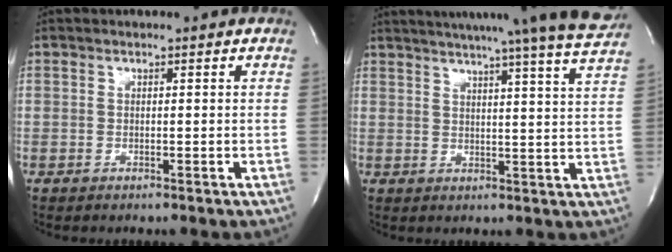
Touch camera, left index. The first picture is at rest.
{"total": 23.9, "force": [21.6, -1.5, 10.1], "torque": [-0.161, -0.054, 0.262]}